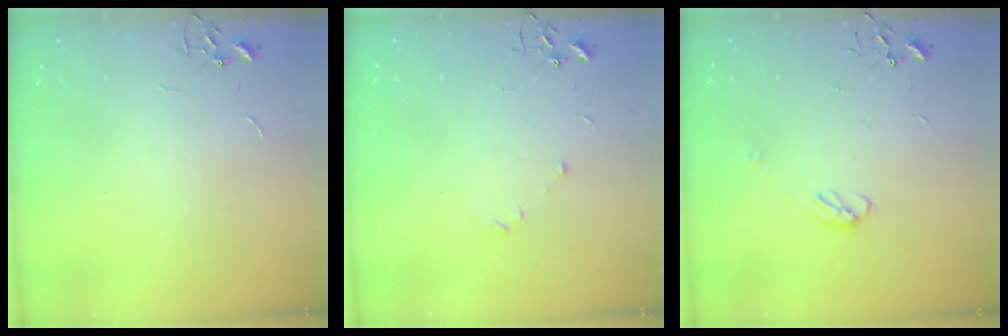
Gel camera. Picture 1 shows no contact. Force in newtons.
{"total": 5.1, "press": 5.0, "slide": 0.7}
{"total": 5.1, "press": 5.1, "slide": 0.5}